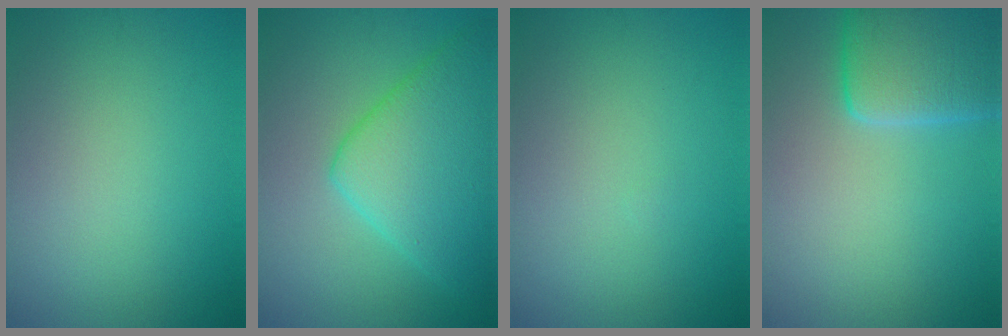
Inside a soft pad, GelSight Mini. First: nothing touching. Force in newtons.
{"total": 8.4, "press": 8.4, "slide": 0.4}
{"total": 0.0}
{"total": 6.9, "press": 6.9, "slide": 0.6}